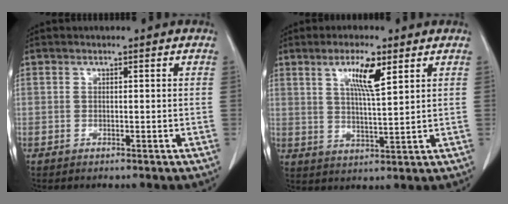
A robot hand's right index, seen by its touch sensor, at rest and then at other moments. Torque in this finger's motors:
{"motor_torque": [0.50, 0.43, 0.18, 0.09]}